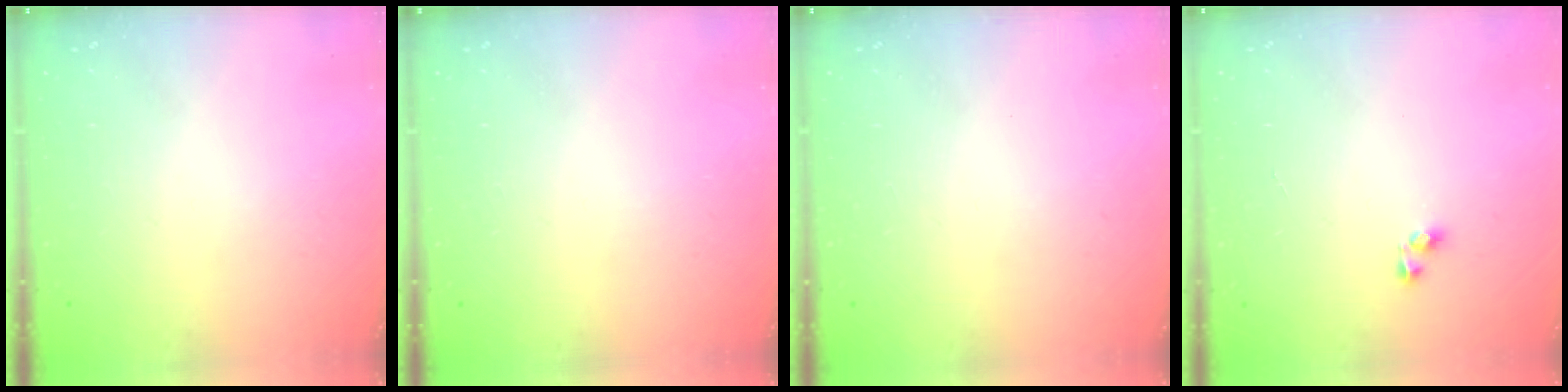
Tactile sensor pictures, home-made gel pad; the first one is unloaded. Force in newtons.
{"total": 0.0}
{"total": 0.0}
{"total": 2.9, "press": 2.9, "slide": 0.2}